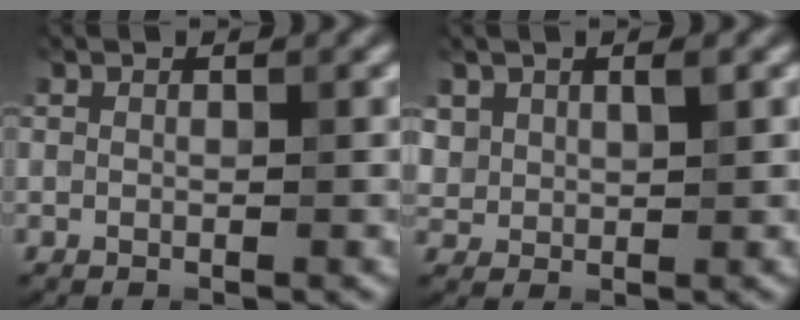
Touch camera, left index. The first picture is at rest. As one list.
[{"total": 1.9, "force": [1.0, 1.3, 0.9], "torque": [-0.023, -0.003, 0.024]}]